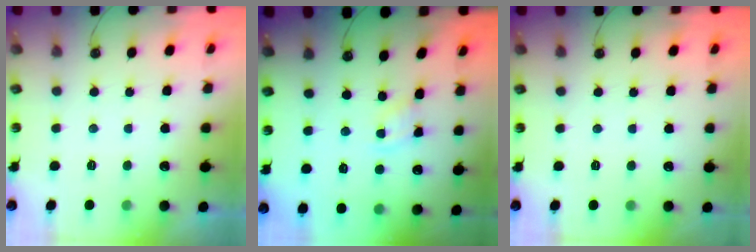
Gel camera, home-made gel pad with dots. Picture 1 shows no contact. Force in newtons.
{"total": 2.9, "press": 2.9, "slide": 0.4}
{"total": 0.0}